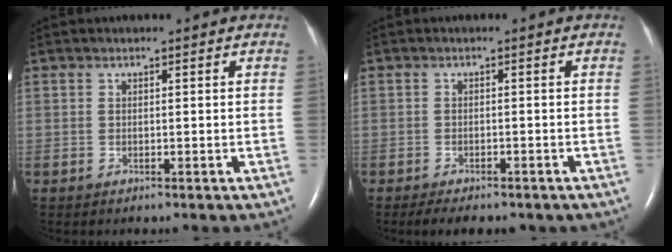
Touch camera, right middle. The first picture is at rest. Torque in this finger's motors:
{"motor_torque": [-0.01, 0.01, 0.03, 0.04]}